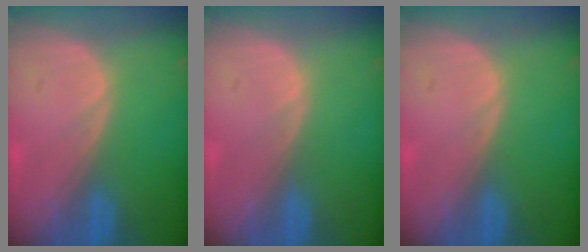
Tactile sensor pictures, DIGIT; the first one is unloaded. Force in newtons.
{"total": 0.0}
{"total": 0.0}